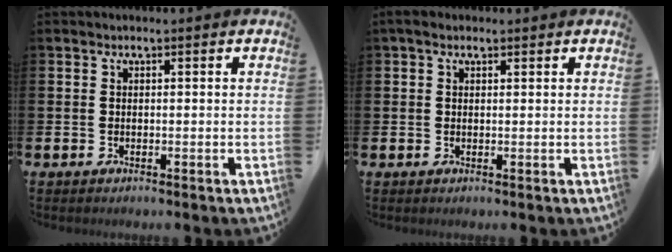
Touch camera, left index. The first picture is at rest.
{"total": 1.6, "force": [1.1, 0.9, 0.8], "torque": [-0.010, 0.006, 0.018]}